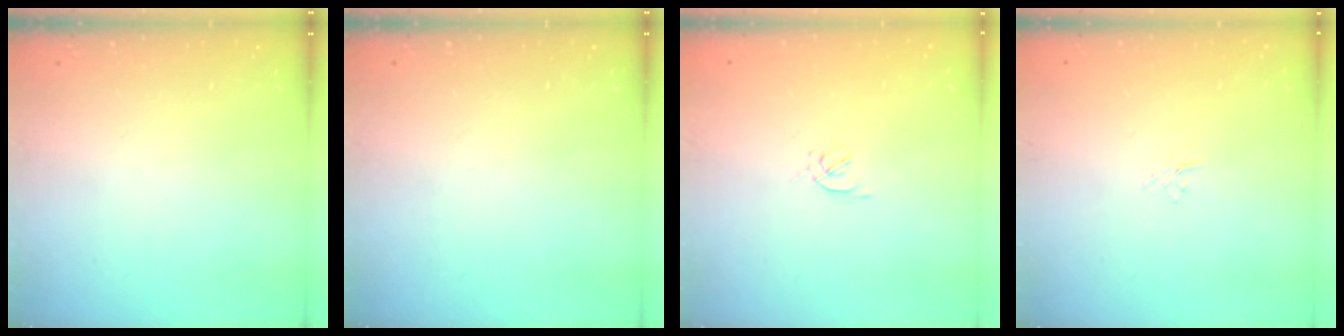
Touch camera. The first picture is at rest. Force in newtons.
{"total": 0.0}
{"total": 1.6, "press": 1.6, "slide": 0.4}
{"total": 2.9, "press": 2.9, "slide": 0.3}